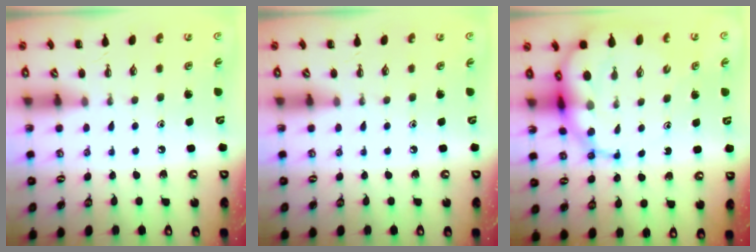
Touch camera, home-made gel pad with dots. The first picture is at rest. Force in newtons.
{"total": 0.0}
{"total": 13.1, "press": 12.6, "slide": 3.5}